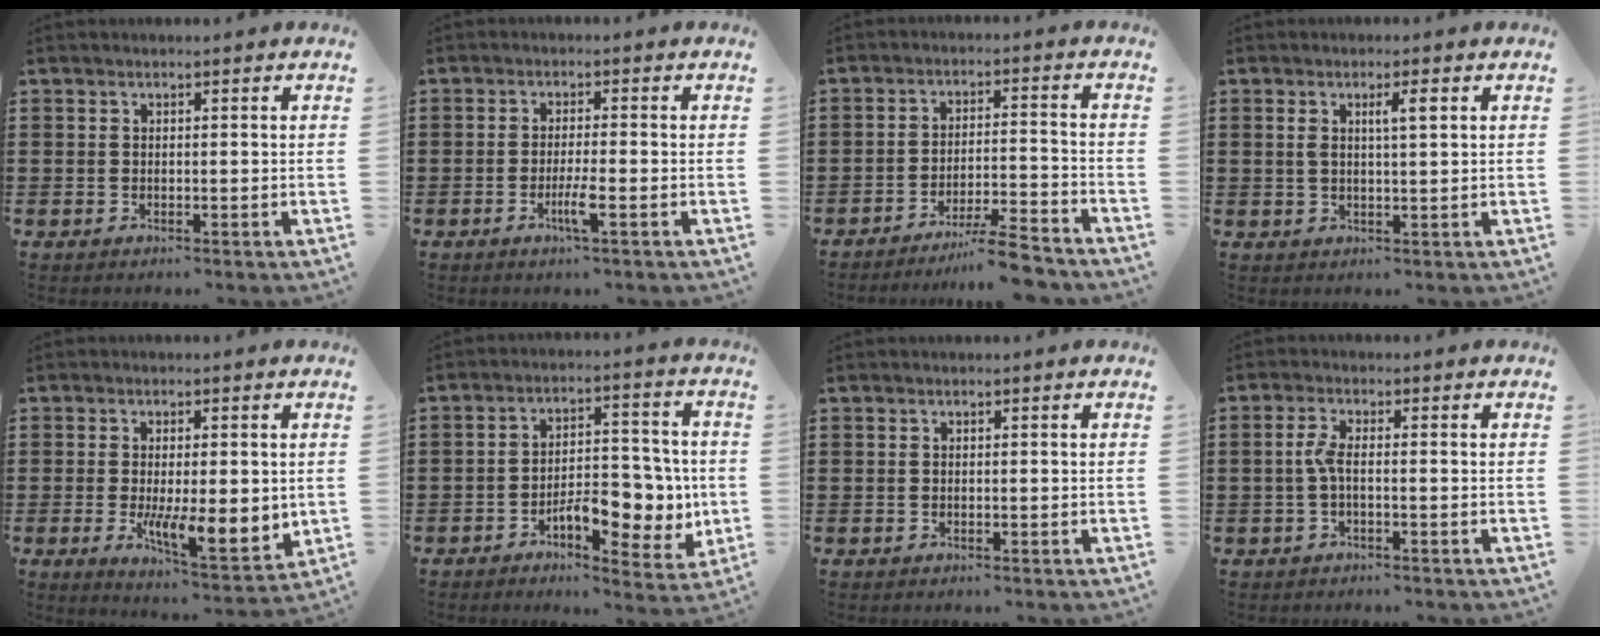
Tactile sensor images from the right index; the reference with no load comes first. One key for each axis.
{"total": 3.5, "fx": -1.6, "fy": 0.1, "fz": 3.1, "tx": -0.059, "ty": -0.009, "tz": -0.031}
{"total": 6.4, "fx": -5.7, "fy": -0.3, "fz": 2.9, "tx": -0.052, "ty": -0.008, "tz": -0.108}
{"total": 3.0, "fx": 1.0, "fy": 0.6, "fz": 2.8, "tx": -0.056, "ty": 0.006, "tz": 0.014}
{"total": 8.1, "fx": -0.9, "fy": 3.1, "fz": 7.4, "tx": -0.130, "ty": -0.007, "tz": -0.010}
{"total": 9.2, "fx": -2.8, "fy": 4.8, "fz": 7.3, "tx": -0.088, "ty": 0.001, "tz": -0.047}
{"total": 0.0}
{"total": 2.9, "fx": -0.5, "fy": 0.7, "fz": 2.8, "tx": -0.068, "ty": -0.003, "tz": -0.015}